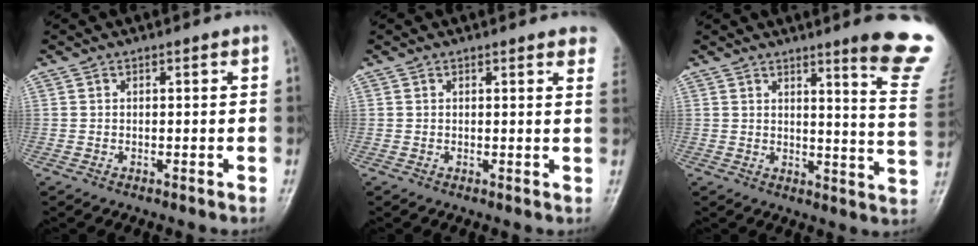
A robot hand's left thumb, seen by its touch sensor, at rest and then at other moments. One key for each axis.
{"total": 5.3, "fx": 4.5, "fy": 1.2, "fz": 2.6, "tx": -0.012, "ty": -0.010, "tz": 0.034}
{"total": 14.0, "fx": 9.8, "fy": 0.6, "fz": 9.9, "tx": -0.102, "ty": -0.077, "tz": 0.111}